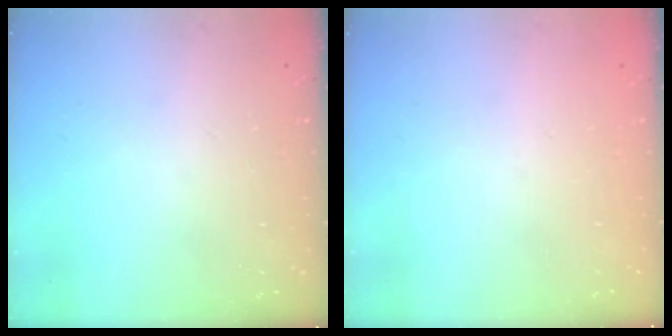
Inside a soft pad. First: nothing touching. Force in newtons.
{"total": 0.0}